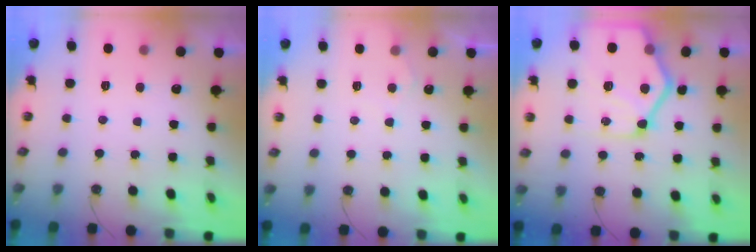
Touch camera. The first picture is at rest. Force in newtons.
{"total": 4.6, "press": 4.5, "slide": 0.6}
{"total": 20.1, "press": 20.0, "slide": 2.0}